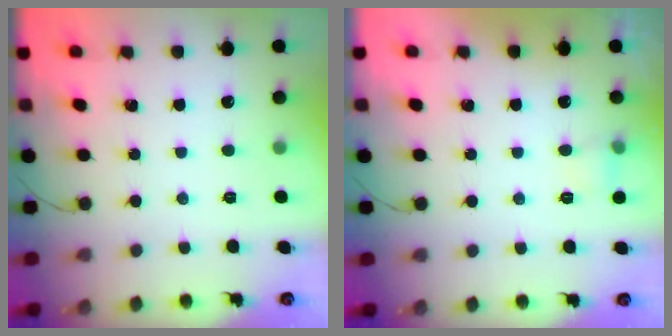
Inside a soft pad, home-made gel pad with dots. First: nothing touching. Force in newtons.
{"total": 4.5, "press": 4.3, "slide": 1.3}